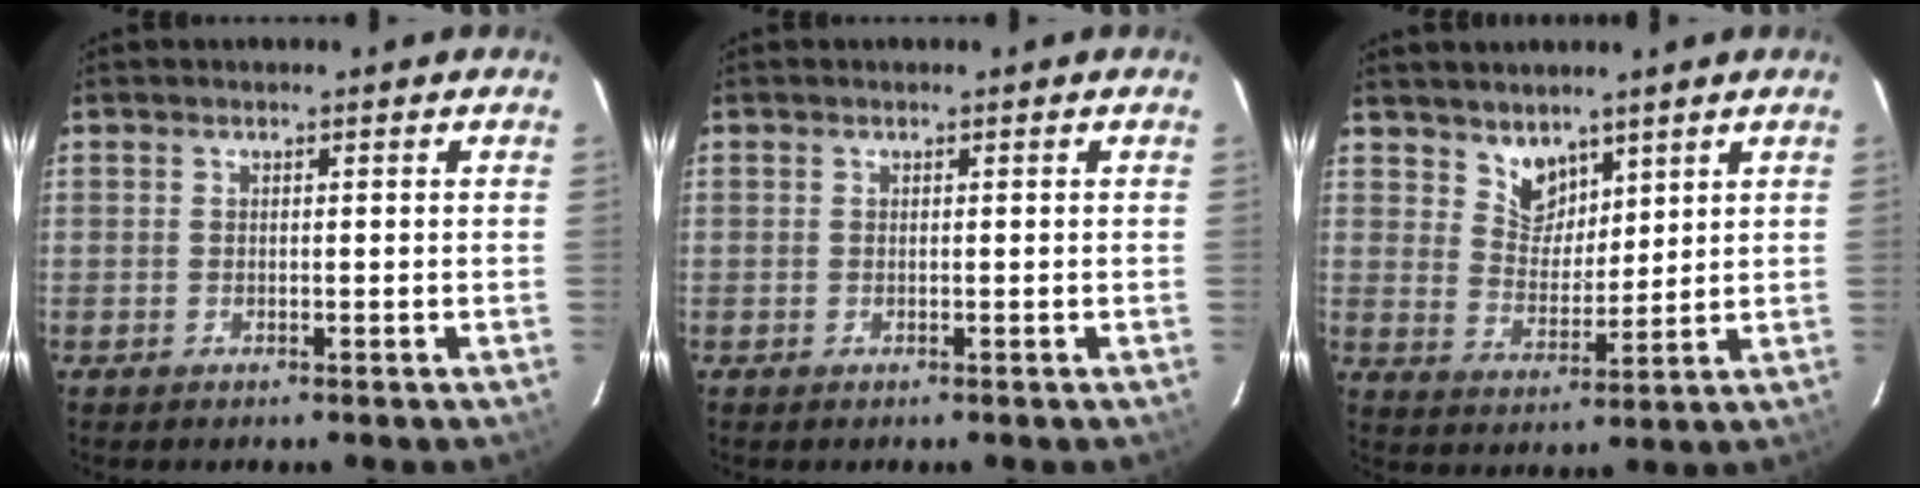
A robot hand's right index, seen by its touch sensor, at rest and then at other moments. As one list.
[{"total": 0.0}, {"total": 6.0, "force": [4.5, 3.6, 1.5], "torque": [-0.015, 0.003, 0.089]}]